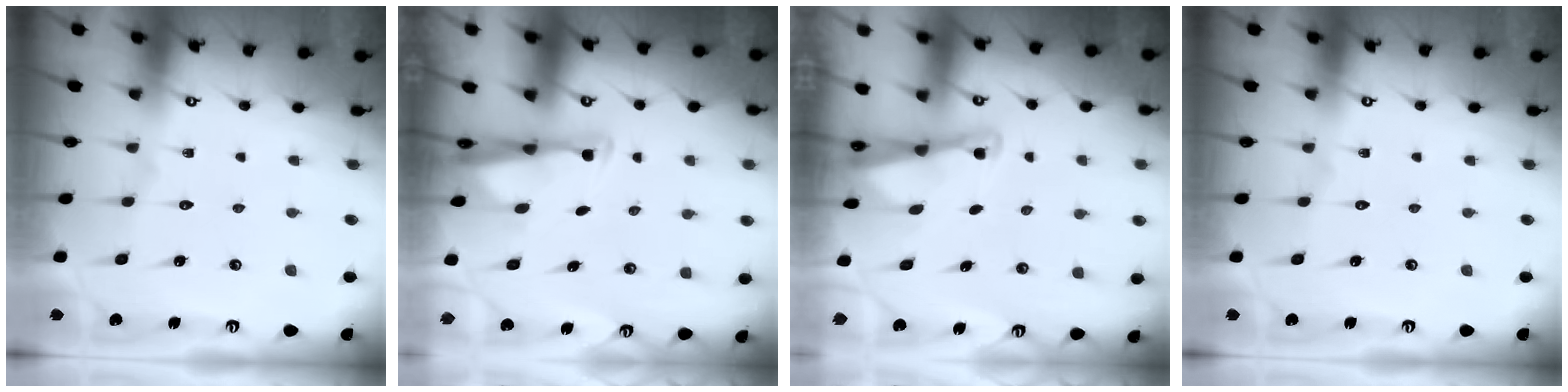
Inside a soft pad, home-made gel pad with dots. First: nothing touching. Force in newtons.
{"total": 2.9, "press": 2.8, "slide": 0.8}
{"total": 2.0, "press": 2.0, "slide": 0.3}
{"total": 0.0}